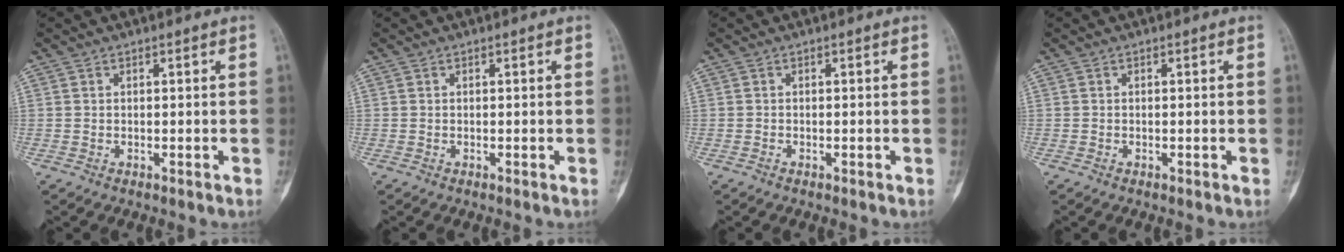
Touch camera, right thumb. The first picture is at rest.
{"total": 0.0}
{"total": 0.0}
{"total": 0.0}